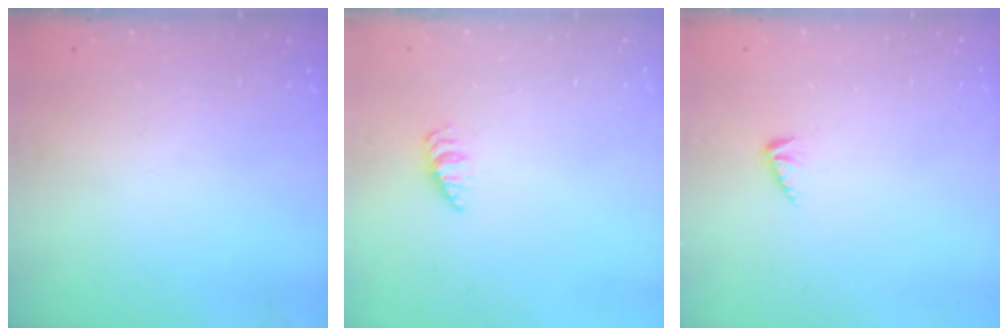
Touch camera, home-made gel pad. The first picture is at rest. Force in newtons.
{"total": 2.2, "press": 2.2, "slide": 0.3}
{"total": 2.4, "press": 2.3, "slide": 0.5}